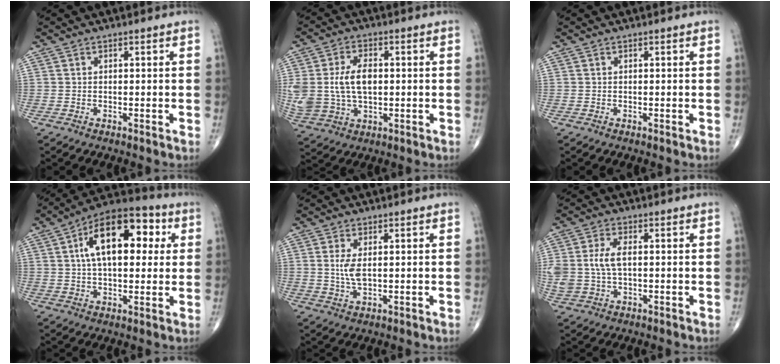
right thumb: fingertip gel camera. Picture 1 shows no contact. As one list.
[{"total": 12.5, "force": [0.8, 7.8, 9.7], "torque": [-0.200, 0.006, 0.026]}, {"total": 0.0}, {"total": 17.9, "force": [4.4, 9.3, 14.6], "torque": [-0.202, 0.021, 0.060]}, {"total": 4.1, "force": [0.6, 1.8, 3.6], "torque": [-0.078, -0.010, 0.016]}, {"total": 7.2, "force": [0.5, 4.1, 5.9], "torque": [-0.139, 0.009, 0.013]}]